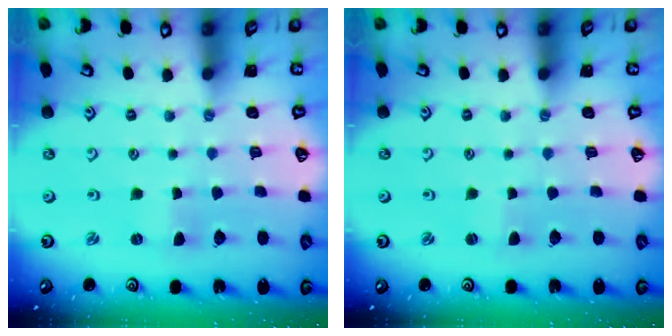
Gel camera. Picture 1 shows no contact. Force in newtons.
{"total": 0.7, "press": 0.7, "slide": 0.1}